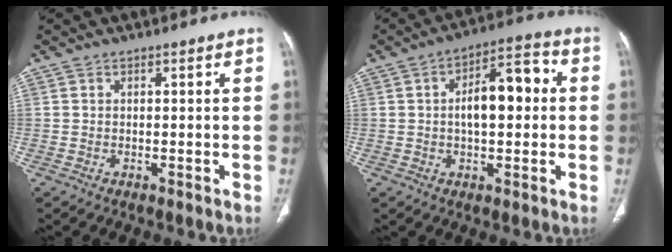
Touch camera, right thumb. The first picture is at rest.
{"total": 11.6, "force": [1.0, 5.6, 10.1], "torque": [-0.142, 0.029, 0.010]}